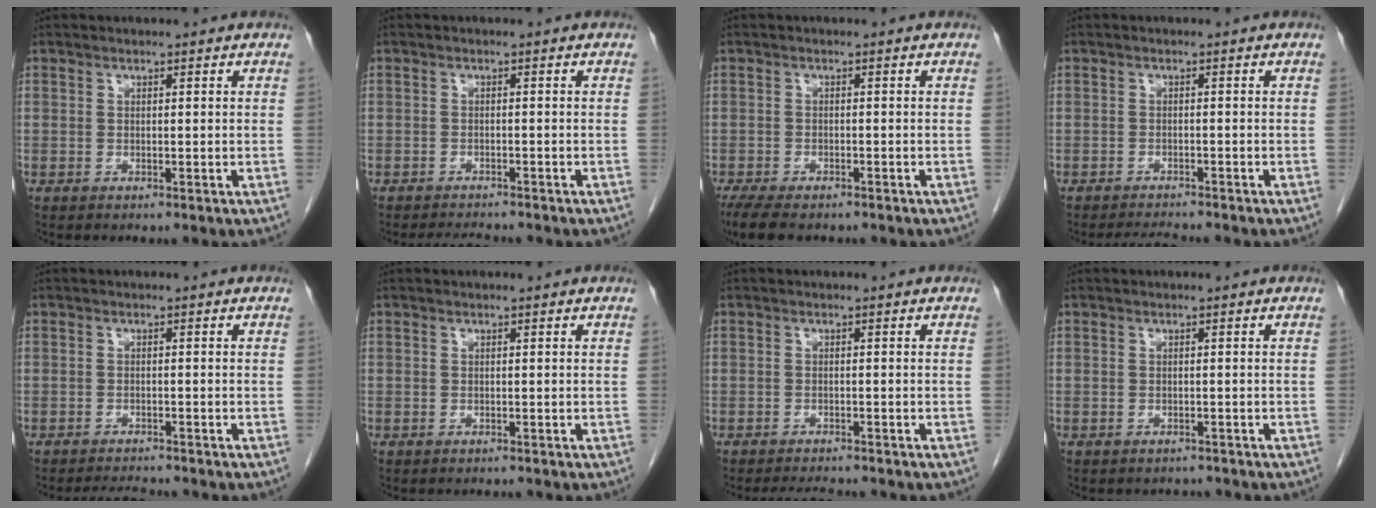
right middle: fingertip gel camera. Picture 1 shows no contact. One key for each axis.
{"total": 3.3, "fx": -3.2, "fy": 0.5, "fz": 0.8, "tx": -0.014, "ty": -0.010, "tz": -0.048}
{"total": 7.3, "fx": -5.8, "fy": 2.4, "fz": 3.8, "tx": -0.062, "ty": -0.014, "tz": -0.087}
{"total": 2.9, "fx": -2.8, "fy": -0.1, "fz": 0.4, "tx": -0.012, "ty": -0.014, "tz": -0.045}
{"total": 2.9, "fx": -2.9, "fy": 0.1, "fz": 0.4, "tx": -0.011, "ty": -0.013, "tz": -0.047}
{"total": 0.8, "fx": -0.8, "fy": 0.2, "fz": 0.0, "tx": -0.006, "ty": -0.002, "tz": -0.011}
{"total": 3.6, "fx": -3.4, "fy": 0.6, "fz": 1.0, "tx": -0.017, "ty": -0.009, "tz": -0.051}
{"total": 2.1, "fx": -1.9, "fy": 0.9, "fz": -0.2, "tx": -0.001, "ty": 0.000, "tz": -0.026}